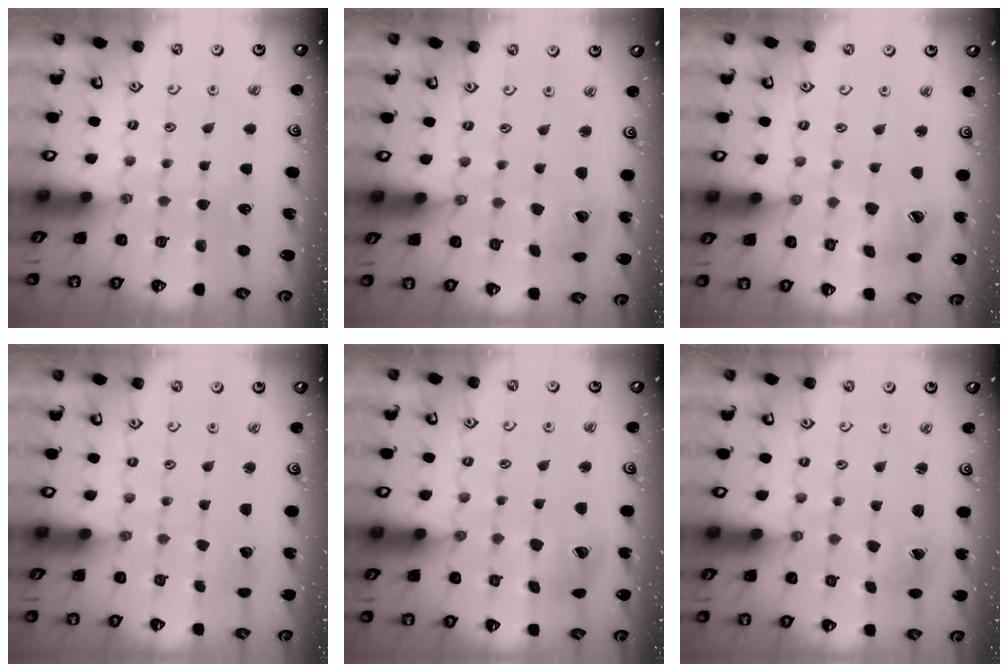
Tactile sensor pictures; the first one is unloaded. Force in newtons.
{"total": 6.3, "press": 6.2, "slide": 0.9}
{"total": 9.9, "press": 9.9, "slide": 1.3}
{"total": 2.5, "press": 2.5, "slide": 0.2}
{"total": 11.2, "press": 11.1, "slide": 1.5}
{"total": 1.7, "press": 1.6, "slide": 0.2}